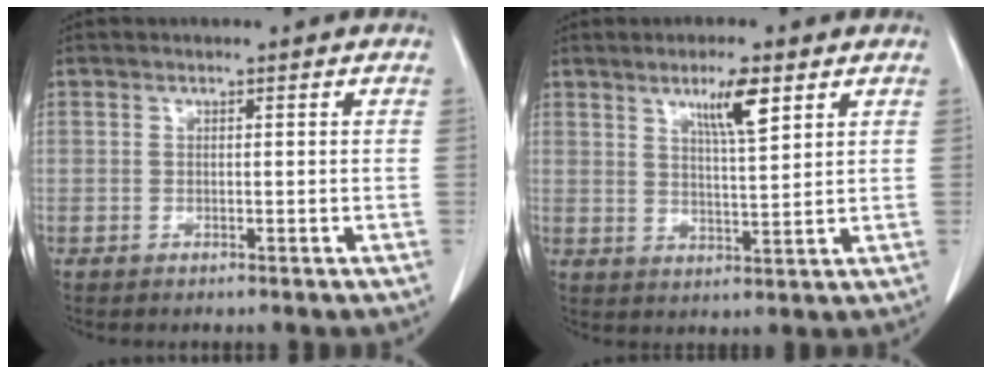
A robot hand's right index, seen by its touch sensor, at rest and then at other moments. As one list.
[{"total": 6.2, "force": [3.5, 0.5, 5.1], "torque": [-0.088, -0.003, 0.060]}]